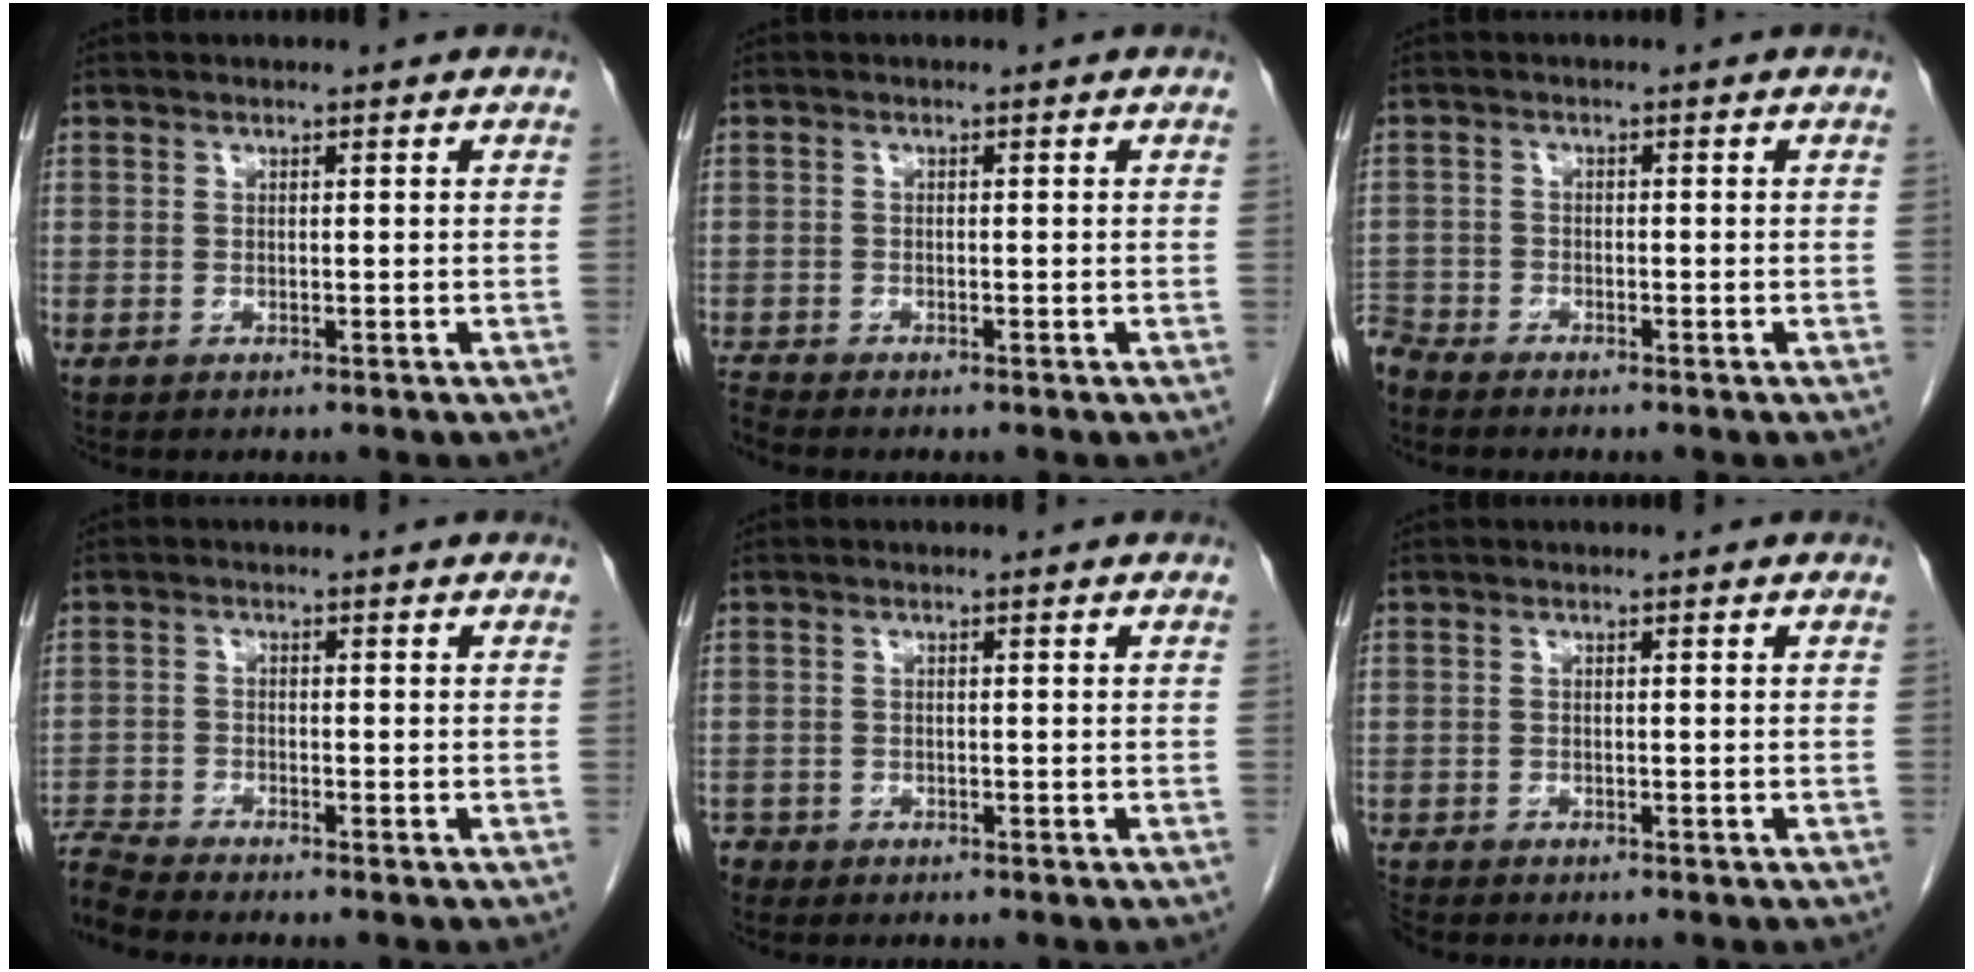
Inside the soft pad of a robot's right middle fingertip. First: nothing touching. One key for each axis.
{"total": 1.4, "fx": -1.3, "fy": -0.4, "fz": -0.1, "tx": -0.006, "ty": -0.010, "tz": -0.027}
{"total": 2.9, "fx": -2.9, "fy": 0.3, "fz": 0.1, "tx": -0.001, "ty": -0.011, "tz": -0.058}
{"total": 4.6, "fx": -4.4, "fy": -1.2, "fz": 0.3, "tx": -0.016, "ty": -0.009, "tz": -0.086}
{"total": 1.5, "fx": -1.3, "fy": 0.8, "fz": 0.0, "tx": -0.005, "ty": 0.000, "tz": -0.023}
{"total": 1.4, "fx": -1.4, "fy": 0.1, "fz": 0.0, "tx": -0.005, "ty": -0.007, "tz": -0.026}